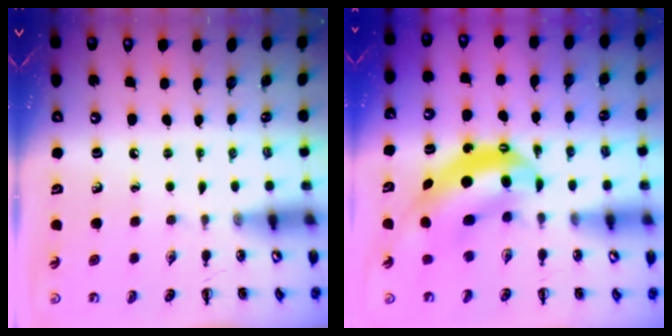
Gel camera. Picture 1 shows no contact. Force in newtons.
{"total": 8.4, "press": 8.1, "slide": 2.1}